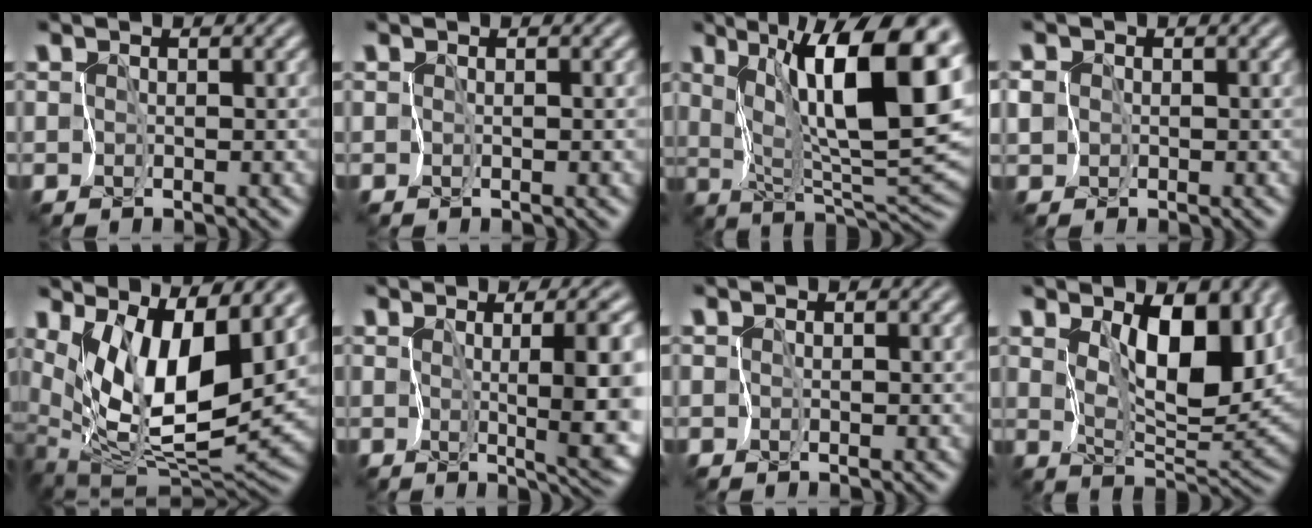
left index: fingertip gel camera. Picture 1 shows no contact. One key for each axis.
{"total": 0.0}
{"total": 12.1, "fx": 4.6, "fy": 3.8, "fz": 10.6, "tx": -0.153, "ty": -0.003, "tz": 0.079}
{"total": 2.0, "fx": -0.4, "fy": 1.9, "fz": 0.5, "tx": -0.008, "ty": 0.001, "tz": -0.007}
{"total": 11.1, "fx": 4.5, "fy": 3.9, "fz": 9.4, "tx": -0.165, "ty": -0.015, "tz": 0.082}
{"total": 7.8, "fx": 0.9, "fy": 1.3, "fz": 7.6, "tx": -0.104, "ty": -0.011, "tz": 0.021}
{"total": 0.0}
{"total": 7.2, "fx": 2.7, "fy": 3.1, "fz": 6.0, "tx": -0.095, "ty": -0.014, "tz": 0.045}